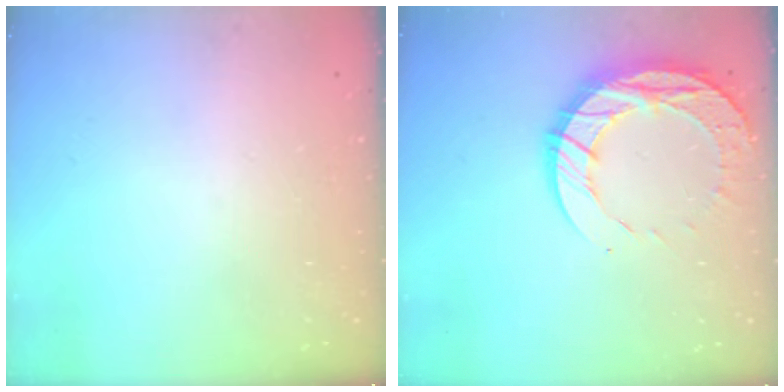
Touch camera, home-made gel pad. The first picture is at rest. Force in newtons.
{"total": 13.8, "press": 13.7, "slide": 1.1}